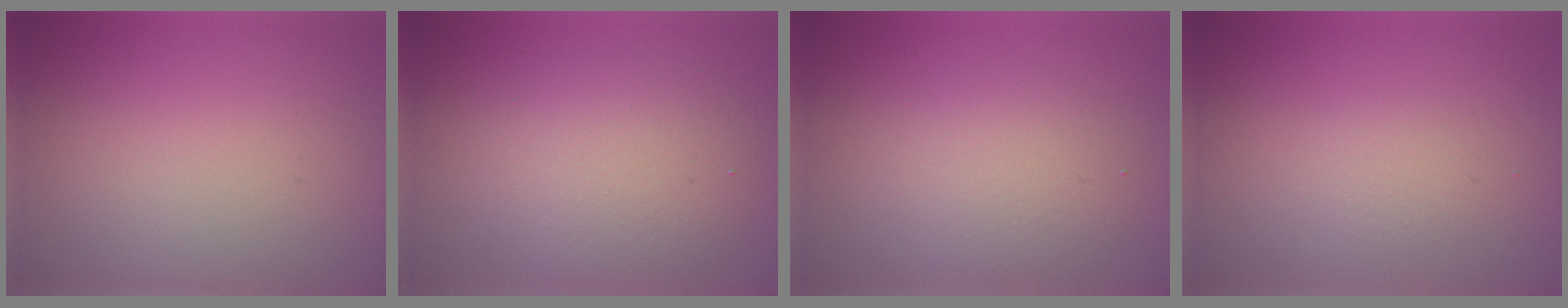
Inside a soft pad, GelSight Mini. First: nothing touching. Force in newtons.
{"total": 4.9, "press": 4.8, "slide": 0.4}
{"total": 3.2, "press": 3.2, "slide": 0.3}
{"total": 1.2, "press": 1.2, "slide": 0.0}